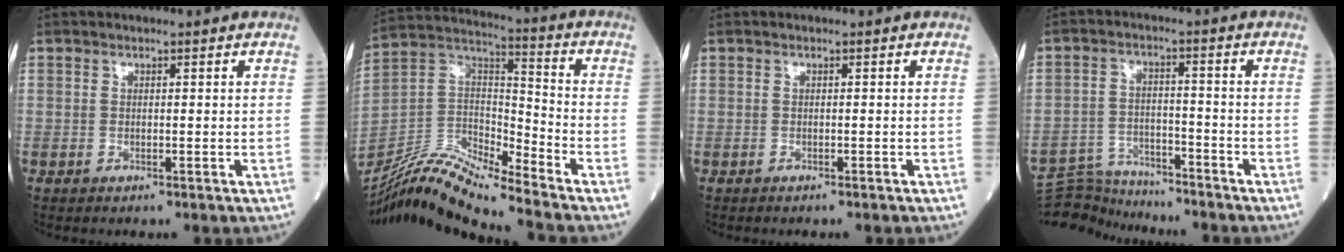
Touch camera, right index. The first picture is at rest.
{"total": 15.9, "force": [-14.8, -0.7, 5.6], "torque": [-0.109, 0.027, -0.283]}
{"total": 1.3, "force": [-1.2, -0.1, 0.5], "torque": [-0.006, 0.003, -0.015]}
{"total": 7.6, "force": [-7.4, 0.8, -1.3], "torque": [0.017, 0.017, -0.133]}